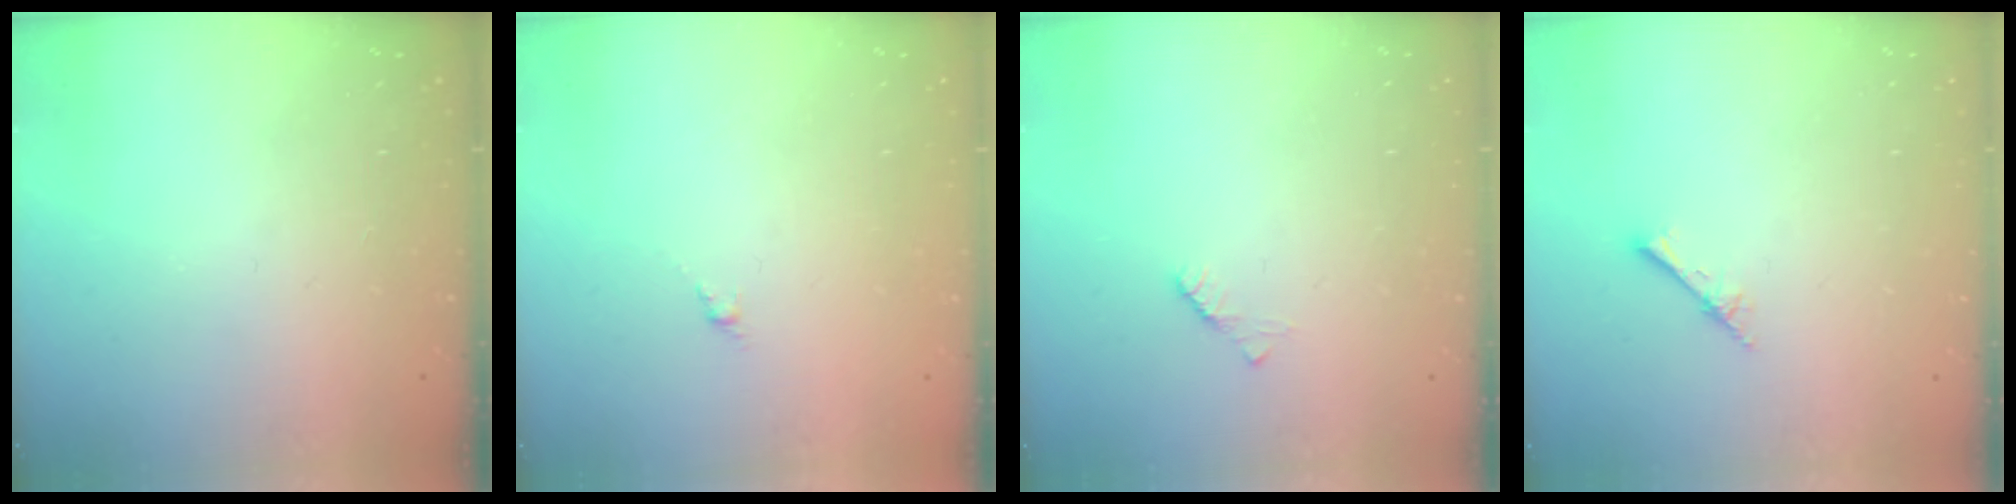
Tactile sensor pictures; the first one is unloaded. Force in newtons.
{"total": 0.0}
{"total": 2.2, "press": 2.2, "slide": 0.3}
{"total": 2.6, "press": 2.6, "slide": 0.3}